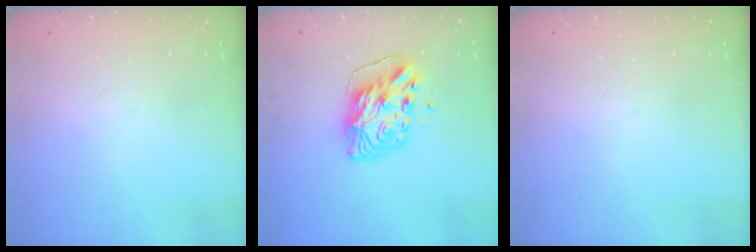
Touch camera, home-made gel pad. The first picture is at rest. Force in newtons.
{"total": 9.7, "press": 9.6, "slide": 1.3}
{"total": 0.0}